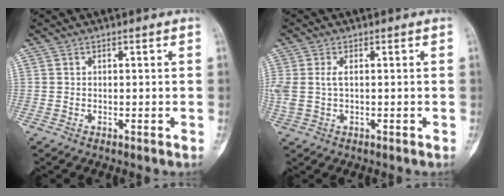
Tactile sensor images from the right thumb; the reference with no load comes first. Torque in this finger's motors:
{"motor_torque": [0.06, 0.12, 0.35, 0.30, 0.05]}